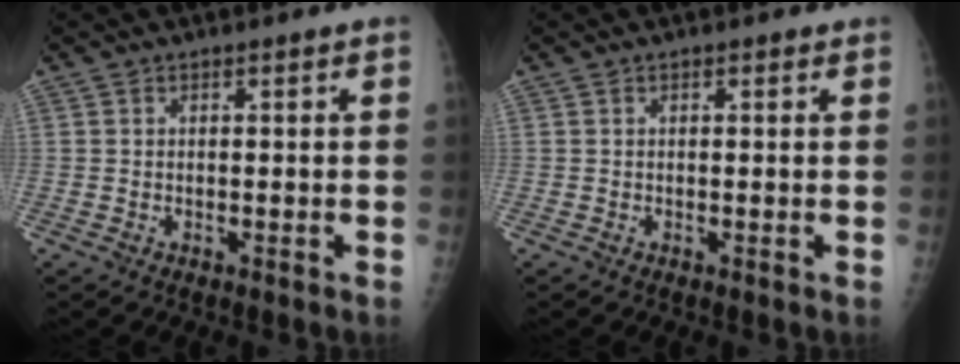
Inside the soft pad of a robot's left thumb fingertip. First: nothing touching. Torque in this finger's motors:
{"motor_torque": [0.56, -0.28, -0.04, -0.19, 0.00]}